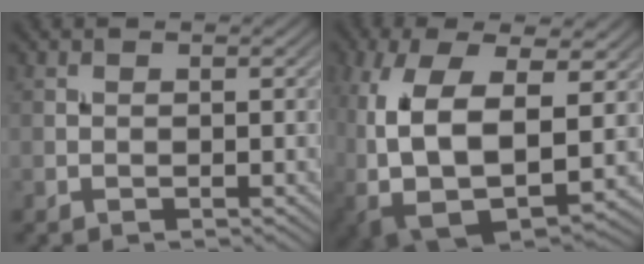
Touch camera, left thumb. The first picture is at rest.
{"total": 14.0, "force": [0.8, 8.3, 11.3], "torque": [-0.240, -0.025, 0.022]}